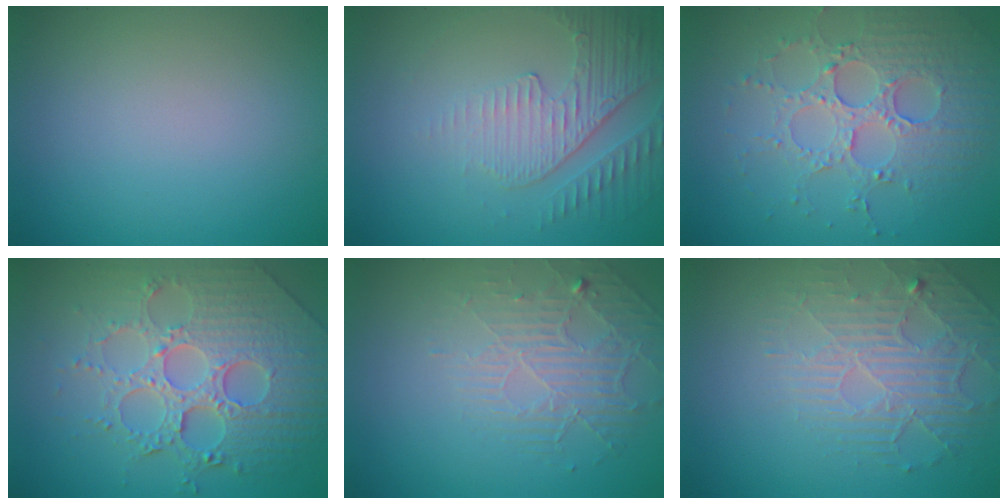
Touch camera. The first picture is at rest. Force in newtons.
{"total": 5.0, "press": 3.4, "slide": 3.8}
{"total": 4.5, "press": 4.2, "slide": 1.7}
{"total": 8.2, "press": 5.9, "slide": 5.6}
{"total": 2.3, "press": 1.7, "slide": 1.6}
{"total": 3.1, "press": 2.8, "slide": 1.4}